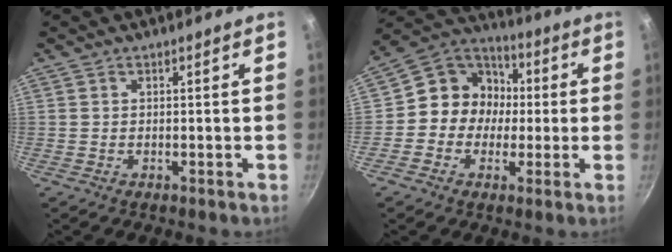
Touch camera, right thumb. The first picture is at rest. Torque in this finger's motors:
{"motor_torque": [-0.54, 0.87, 0.26, 0.27, 0.08]}